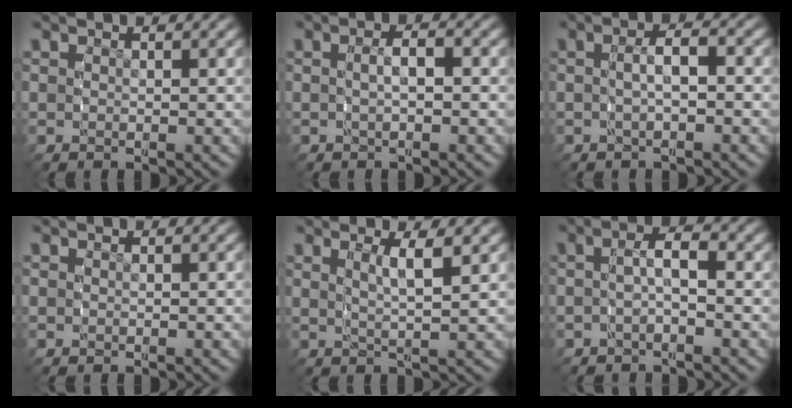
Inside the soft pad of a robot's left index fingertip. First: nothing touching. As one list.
[{"total": 2.3, "force": [-0.4, 1.2, 1.9], "torque": [-0.033, 0.001, -0.011]}, {"total": 2.8, "force": [-0.7, 1.2, 2.4], "torque": [-0.043, 0.005, -0.015]}, {"total": 0.0}, {"total": 2.9, "force": [1.1, 0.5, 2.6], "torque": [-0.053, -0.006, 0.020]}, {"total": 2.6, "force": [-0.7, 1.0, 2.3], "torque": [-0.042, 0.006, -0.016]}]